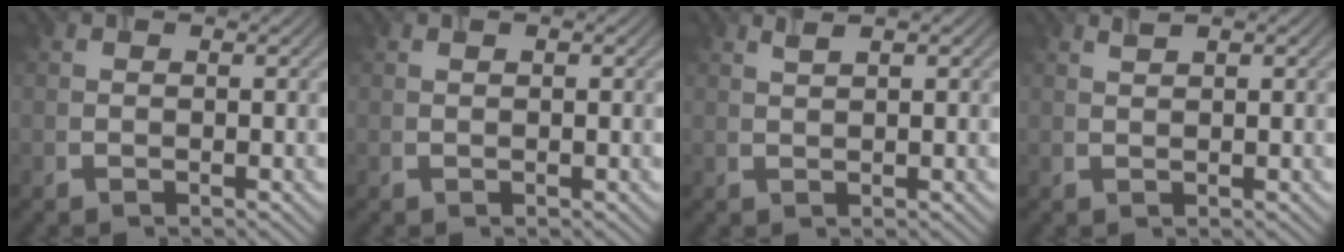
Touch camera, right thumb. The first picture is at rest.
{"total": 0.0}
{"total": 1.1, "force": [0.5, 0.1, 0.9], "torque": [-0.011, 0.009, 0.013]}
{"total": 0.6, "force": [0.4, 0.0, 0.5], "torque": [-0.008, 0.006, 0.011]}